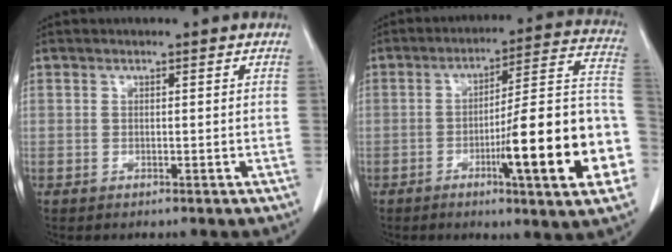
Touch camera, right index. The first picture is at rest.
{"total": 19.7, "force": [-6.3, 1.4, 18.6], "torque": [-0.208, 0.013, -0.089]}